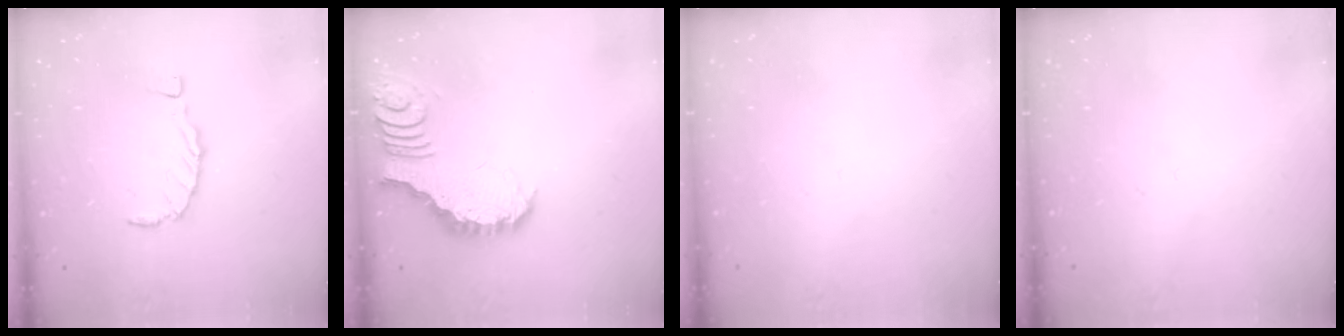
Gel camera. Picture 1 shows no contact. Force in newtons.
{"total": 3.9, "press": 3.9, "slide": 0.6}
{"total": 0.0}
{"total": 0.0}